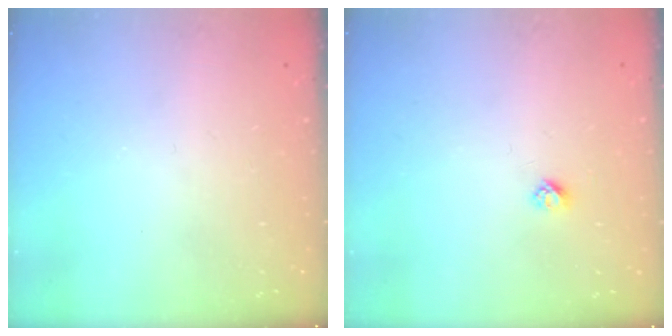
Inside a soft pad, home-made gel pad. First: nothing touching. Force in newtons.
{"total": 2.7, "press": 2.6, "slide": 0.3}